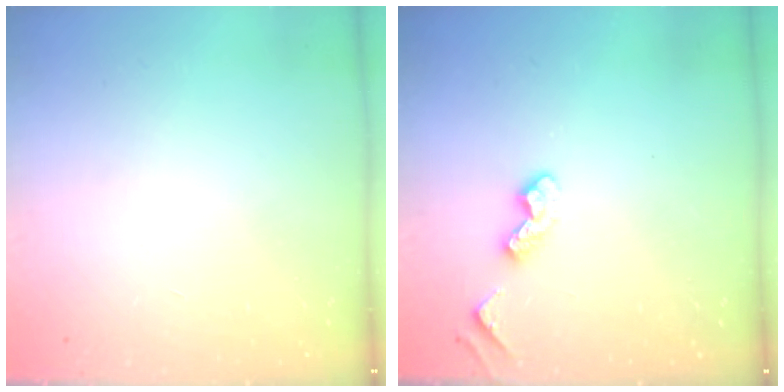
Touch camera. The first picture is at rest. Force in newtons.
{"total": 4.7, "press": 4.7, "slide": 0.8}